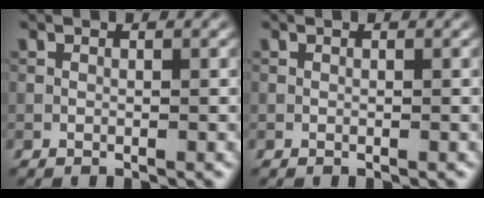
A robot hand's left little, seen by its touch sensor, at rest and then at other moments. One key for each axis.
{"total": 0.0}